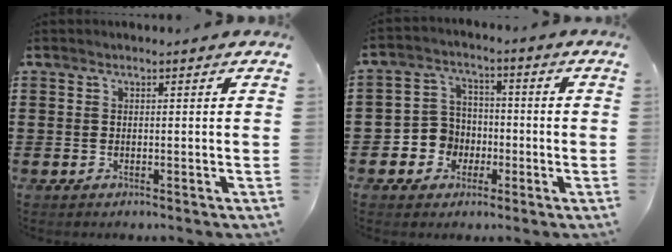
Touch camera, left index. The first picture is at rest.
{"total": 5.7, "force": [-1.7, 5.3, 1.4], "torque": [-0.056, 0.014, -0.035]}